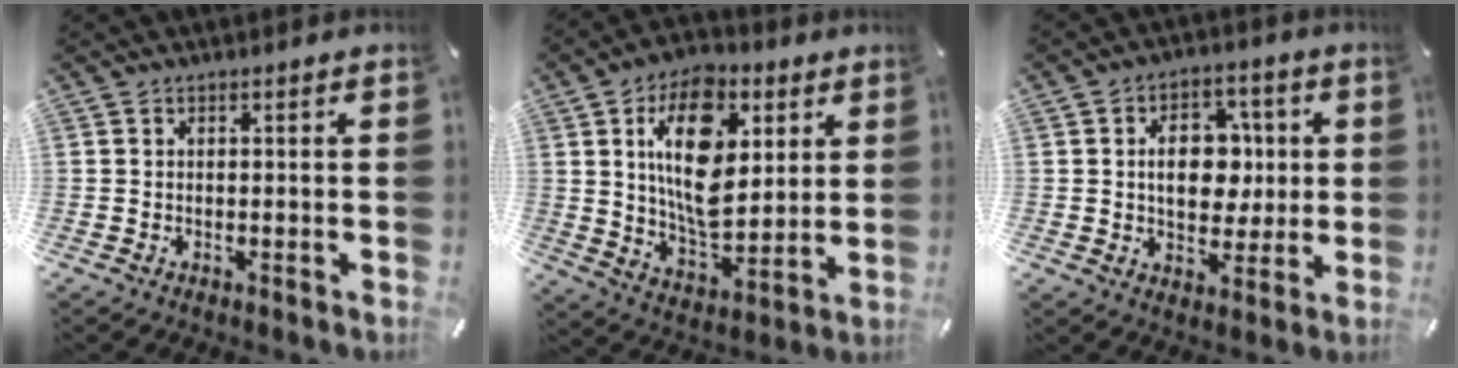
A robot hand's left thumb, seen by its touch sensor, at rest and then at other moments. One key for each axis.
{"total": 18.1, "fx": 5.4, "fy": 11.3, "fz": 13.0, "tx": -0.236, "ty": -0.010, "tz": 0.092}
{"total": 11.9, "fx": 1.2, "fy": 8.7, "fz": 8.0, "tx": -0.112, "ty": 0.004, "tz": 0.017}